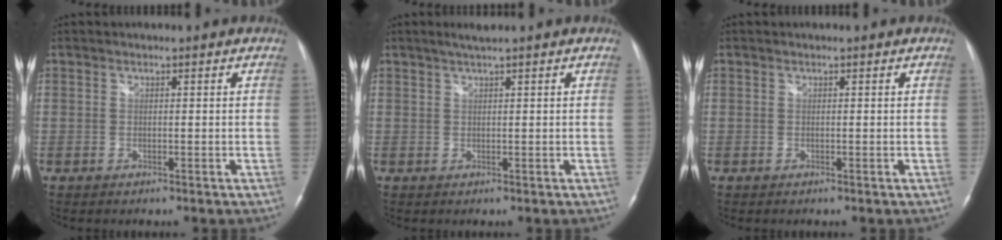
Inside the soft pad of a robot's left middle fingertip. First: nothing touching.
{"total": 1.9, "force": [1.4, -0.3, 1.3], "torque": [-0.030, 0.005, 0.027]}
{"total": 0.0}